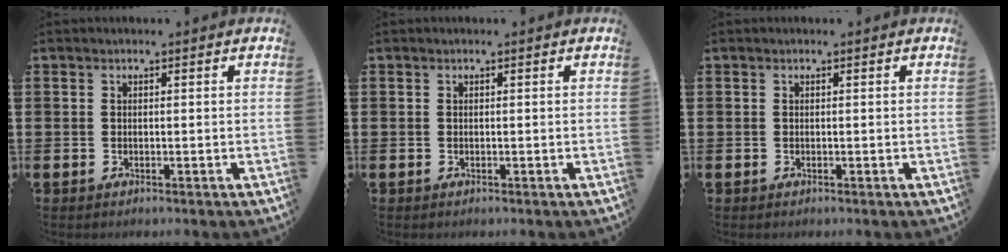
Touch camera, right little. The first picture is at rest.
{"total": 0.0}
{"total": 0.0}